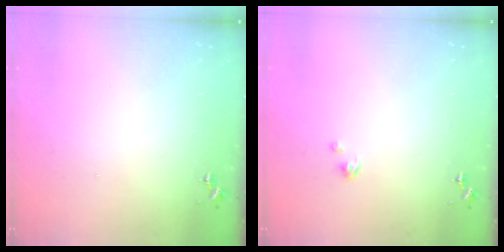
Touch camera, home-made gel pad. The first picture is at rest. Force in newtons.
{"total": 1.0, "press": 1.0, "slide": 0.2}